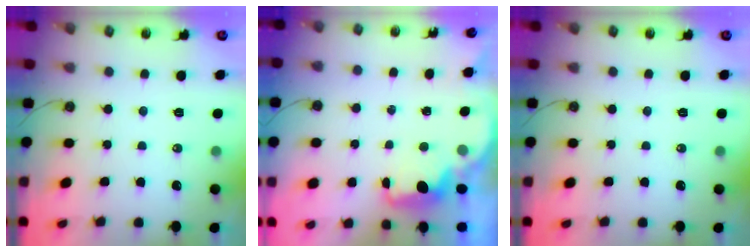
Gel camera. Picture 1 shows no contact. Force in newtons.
{"total": 2.0, "press": 1.9, "slide": 0.7}
{"total": 0.0}